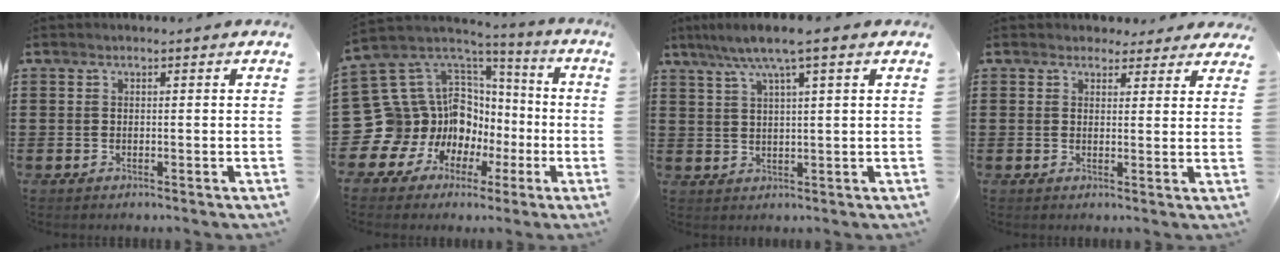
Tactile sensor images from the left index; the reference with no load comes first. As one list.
[{"total": 15.3, "force": [-3.7, 14.2, 4.3], "torque": [-0.140, -0.043, -0.023]}, {"total": 5.5, "force": [3.2, 0.2, 4.4], "torque": [-0.093, 0.000, 0.052]}, {"total": 2.8, "force": [2.5, 1.3, 0.4], "torque": [-0.009, -0.001, 0.044]}]